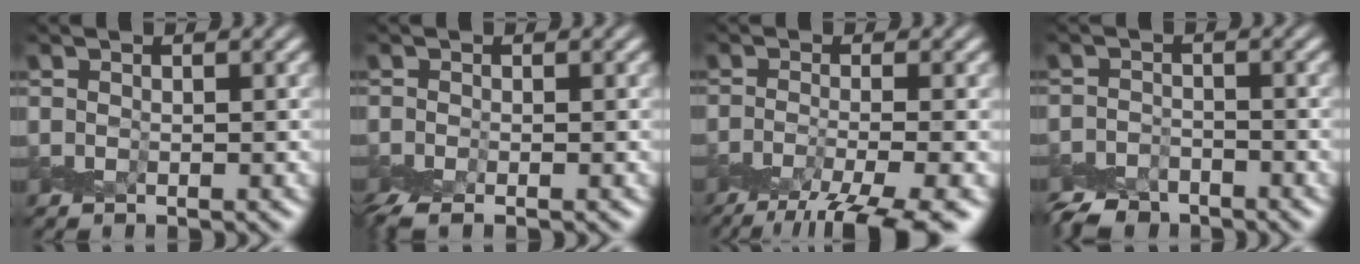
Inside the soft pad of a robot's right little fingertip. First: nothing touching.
{"total": 2.2, "force": [-1.6, 0.6, 1.3], "torque": [-0.033, -0.006, -0.039]}
{"total": 7.7, "force": [-5.2, 1.4, 5.5], "torque": [-0.085, -0.016, -0.098]}
{"total": 3.2, "force": [-3.0, 1.0, 0.3], "torque": [-0.001, -0.004, -0.063]}